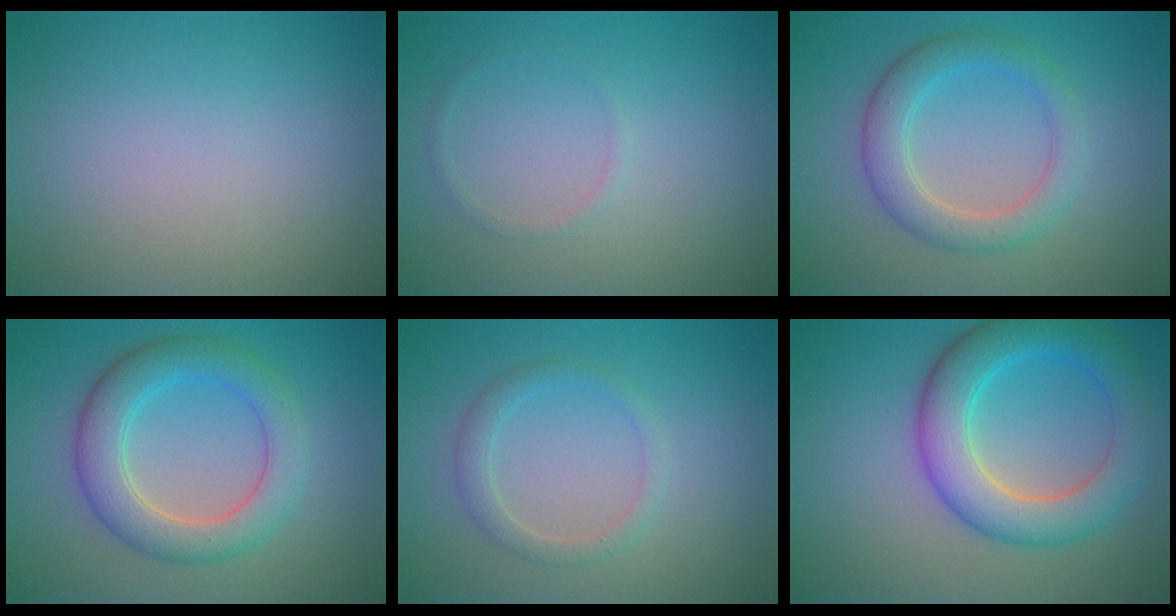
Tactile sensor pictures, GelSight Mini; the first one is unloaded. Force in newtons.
{"total": 0.6, "press": 0.6, "slide": 0.1}
{"total": 3.9, "press": 3.9, "slide": 0.2}
{"total": 5.4, "press": 5.4, "slide": 0.3}
{"total": 1.8, "press": 1.8, "slide": 0.1}
{"total": 6.7, "press": 6.7, "slide": 0.3}